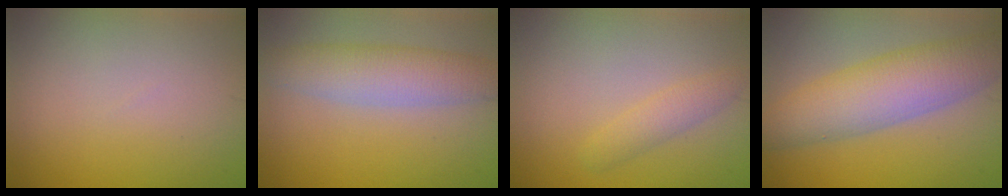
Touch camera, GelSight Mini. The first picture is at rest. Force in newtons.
{"total": 4.4, "press": 4.4, "slide": 0.1}
{"total": 1.8, "press": 1.8, "slide": 0.1}
{"total": 6.8, "press": 6.8, "slide": 0.2}